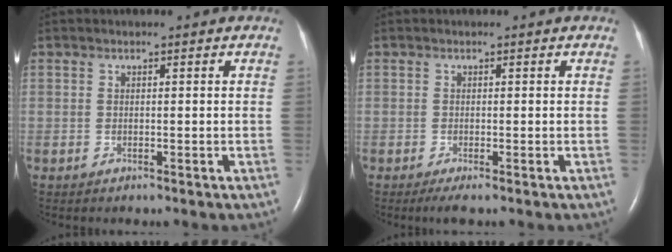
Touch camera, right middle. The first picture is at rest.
{"total": 1.5, "force": [-0.9, 0.0, 1.2], "torque": [-0.028, -0.007, -0.019]}